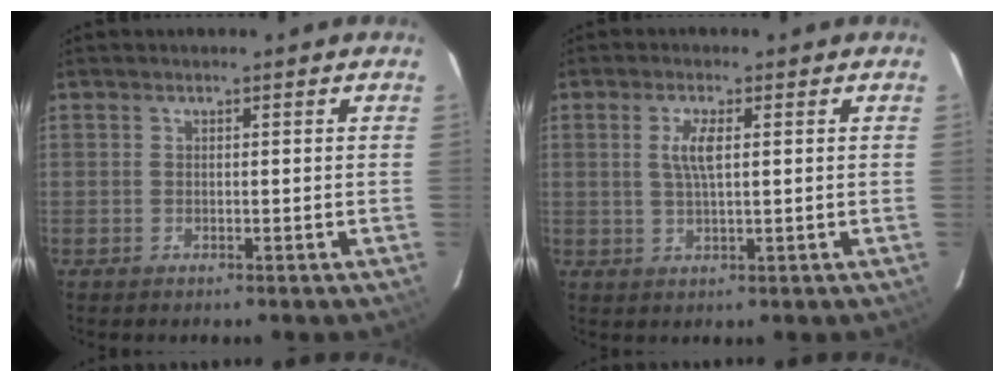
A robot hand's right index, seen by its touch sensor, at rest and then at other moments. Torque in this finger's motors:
{"motor_torque": [0.12, -0.01, 0.11, 0.08]}